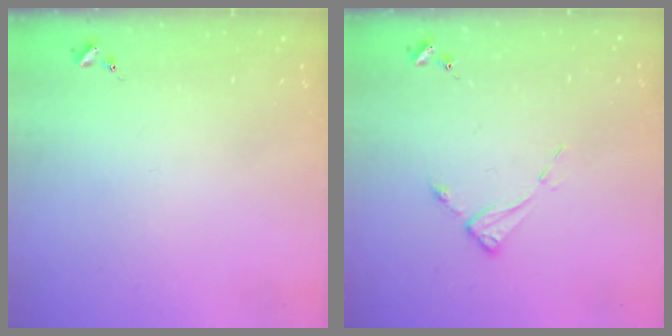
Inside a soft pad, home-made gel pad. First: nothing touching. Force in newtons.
{"total": 5.3, "press": 5.2, "slide": 0.1}